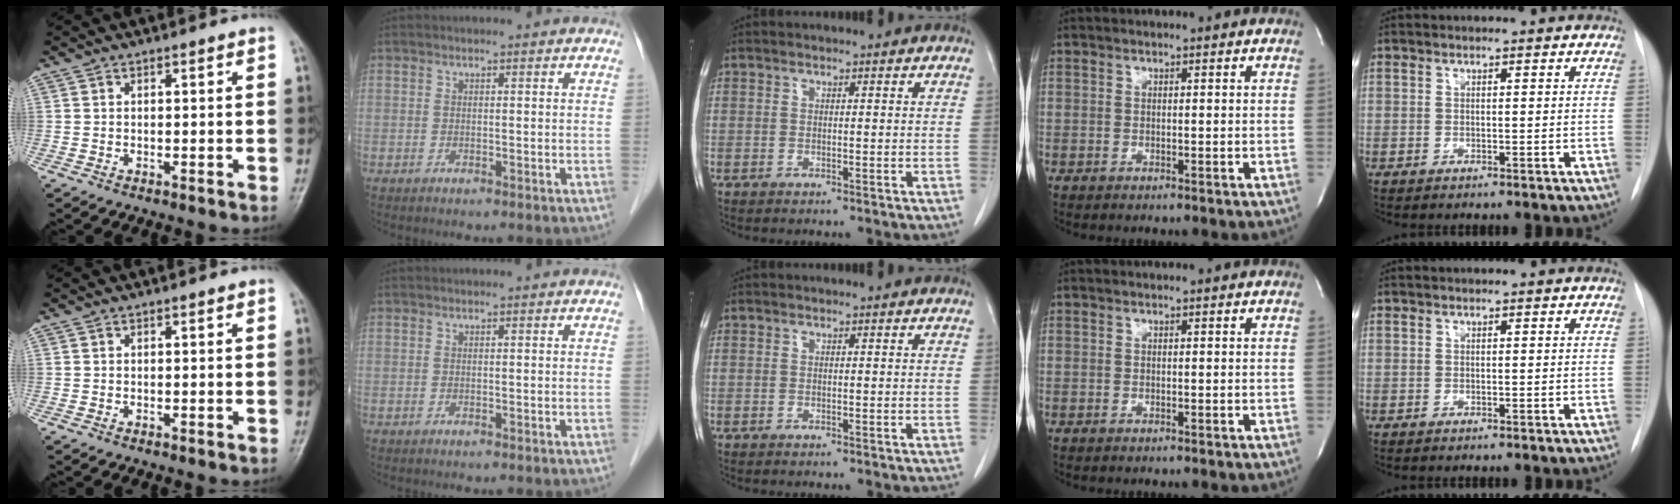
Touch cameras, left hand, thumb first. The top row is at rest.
{}